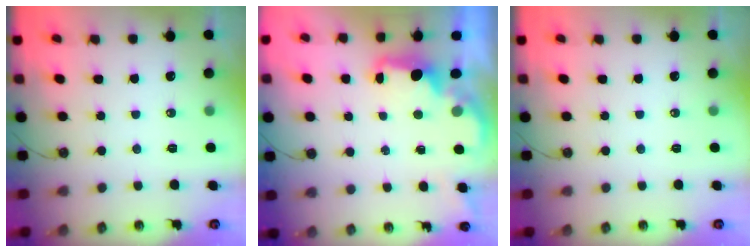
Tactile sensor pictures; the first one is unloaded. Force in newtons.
{"total": 2.1, "press": 2.0, "slide": 0.8}
{"total": 0.0}